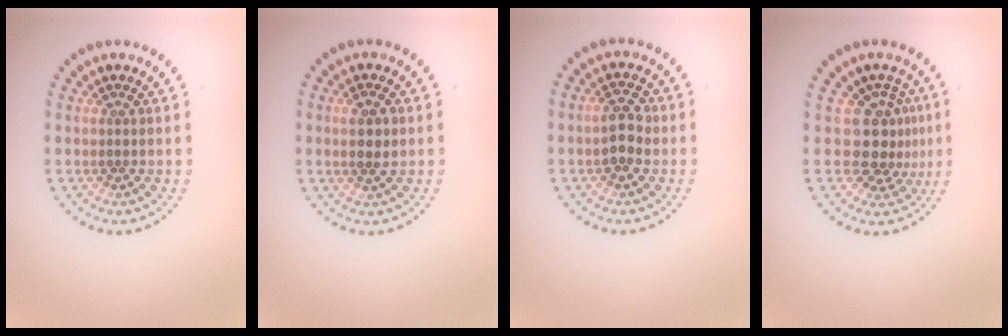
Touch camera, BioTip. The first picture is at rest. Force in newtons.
{"total": 1.7, "press": 1.6, "slide": 0.4}
{"total": 2.7, "press": 2.6, "slide": 0.3}
{"total": 3.5, "press": 2.6, "slide": 2.4}